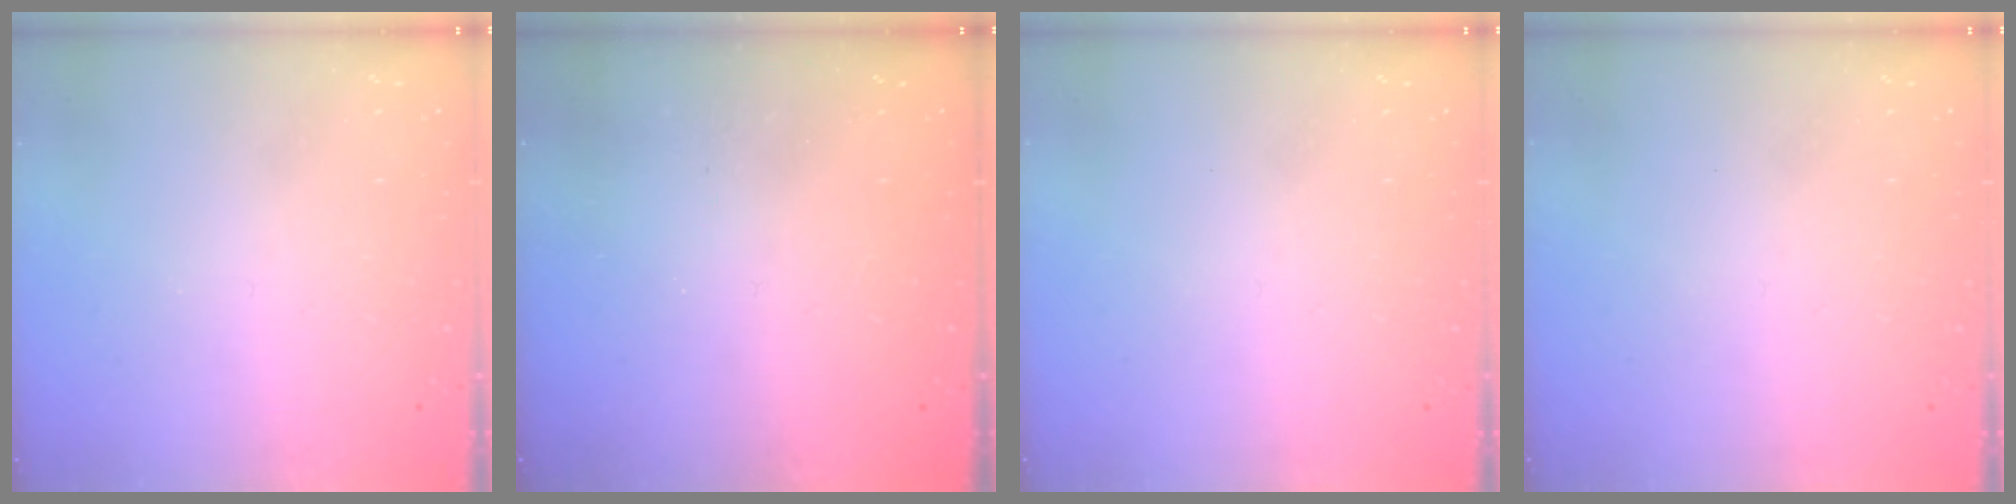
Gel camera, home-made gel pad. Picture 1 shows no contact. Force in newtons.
{"total": 0.8, "press": 0.8, "slide": 0.3}
{"total": 0.0}
{"total": 0.0}